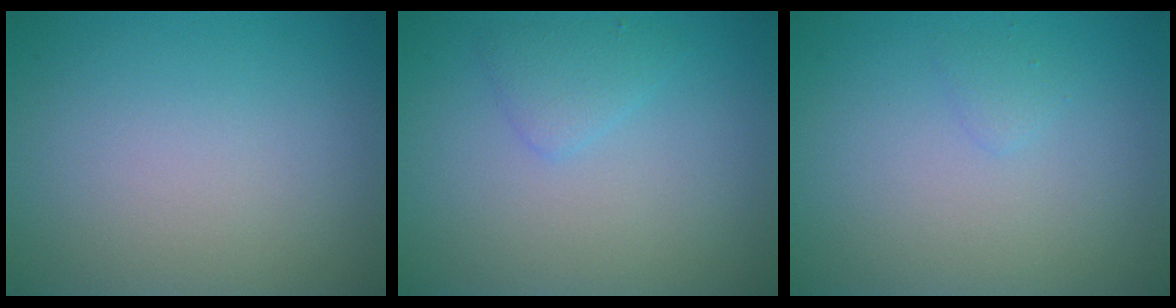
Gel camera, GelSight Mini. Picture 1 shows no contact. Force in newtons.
{"total": 1.6, "press": 1.6, "slide": 0.1}
{"total": 0.7, "press": 0.7, "slide": 0.1}